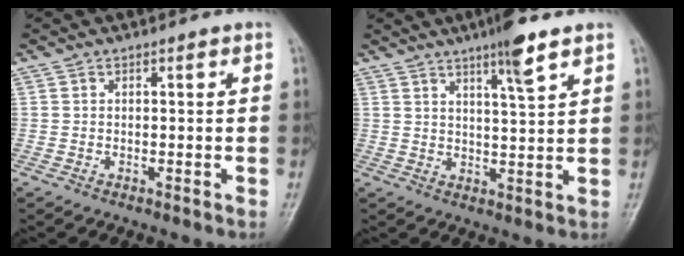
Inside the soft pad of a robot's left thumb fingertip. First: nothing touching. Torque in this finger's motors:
{"motor_torque": [1.12, 0.30, 1.04, -0.56, 0.30]}